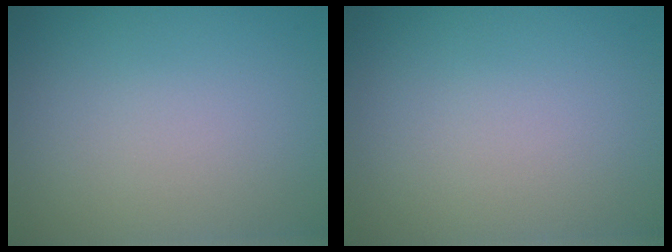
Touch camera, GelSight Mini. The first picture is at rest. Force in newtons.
{"total": 0.0}